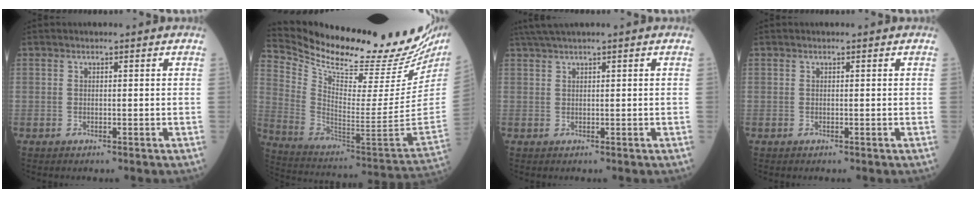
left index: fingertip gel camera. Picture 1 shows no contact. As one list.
[{"total": 29.6, "force": [26.0, 3.6, 13.6], "torque": [-0.236, -0.095, 0.370]}, {"total": 2.8, "force": [2.3, -0.7, 1.6], "torque": [-0.036, 0.017, 0.050]}, {"total": 0.0}]